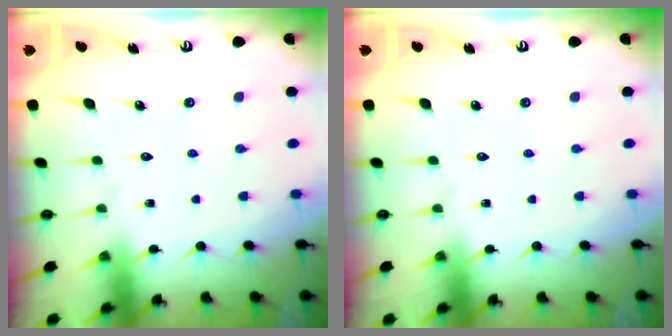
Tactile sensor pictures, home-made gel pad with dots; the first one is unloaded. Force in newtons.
{"total": 0.0}